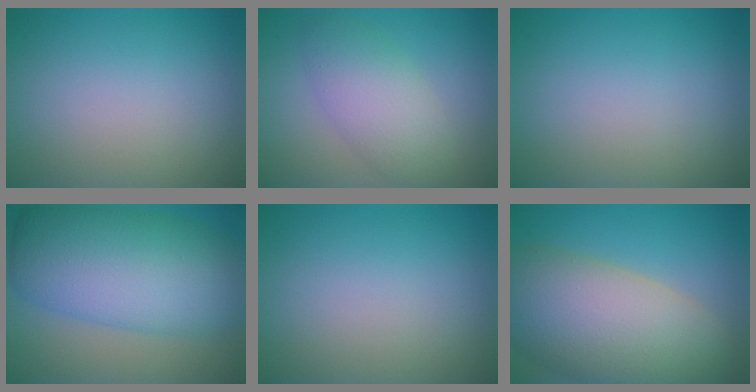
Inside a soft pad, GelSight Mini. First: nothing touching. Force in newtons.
{"total": 4.5, "press": 4.5, "slide": 0.1}
{"total": 0.0}
{"total": 11.1, "press": 11.1, "slide": 0.2}
{"total": 0.0}
{"total": 11.8, "press": 11.8, "slide": 0.9}